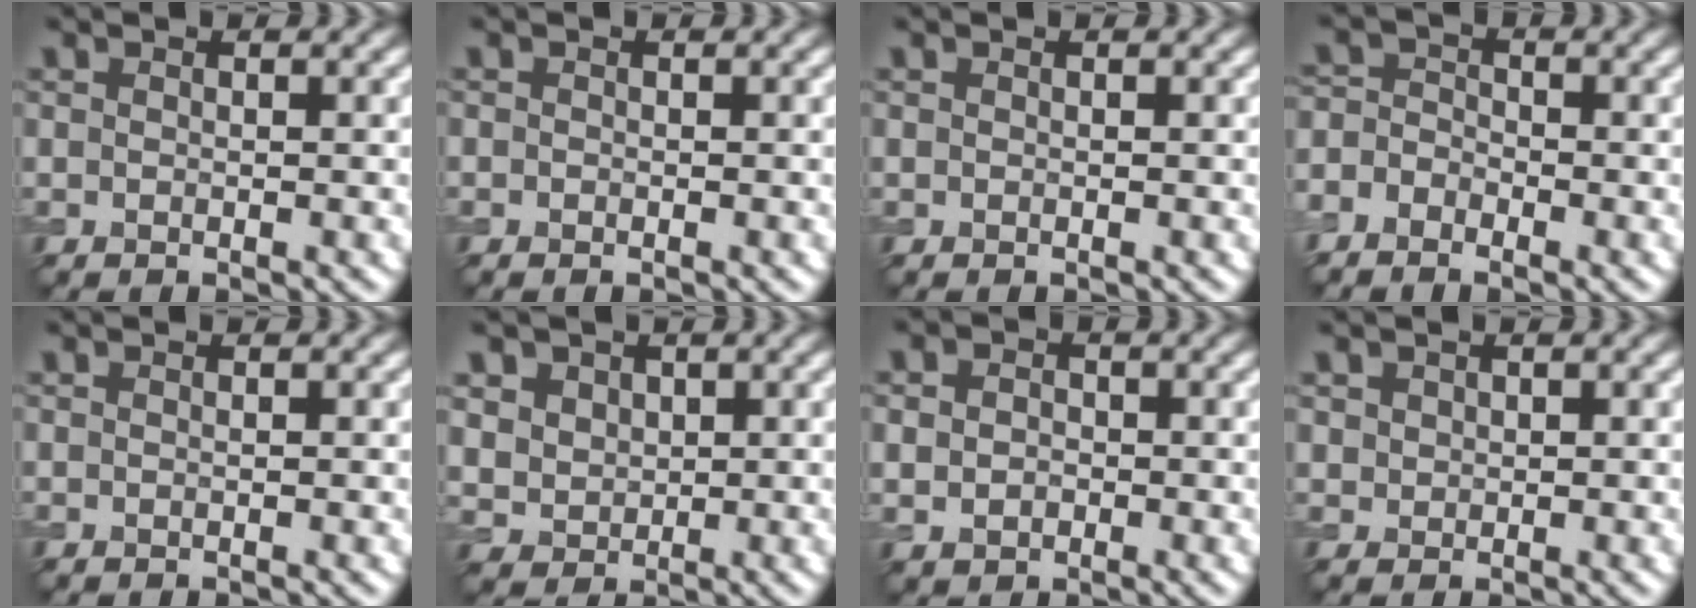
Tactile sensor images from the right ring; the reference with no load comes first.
{"total": 0.0}
{"total": 0.0}
{"total": 2.5, "force": [-1.7, 1.6, 0.8], "torque": [-0.009, 0.006, -0.042]}
{"total": 0.0}
{"total": 4.4, "force": [2.0, 3.6, 1.6], "torque": [-0.058, 0.005, 0.040]}
{"total": 2.5, "force": [0.0, 2.1, 1.3], "torque": [-0.018, 0.001, -0.009]}
{"total": 1.0, "force": [0.5, 0.9, 0.1], "torque": [0.001, -0.004, 0.013]}